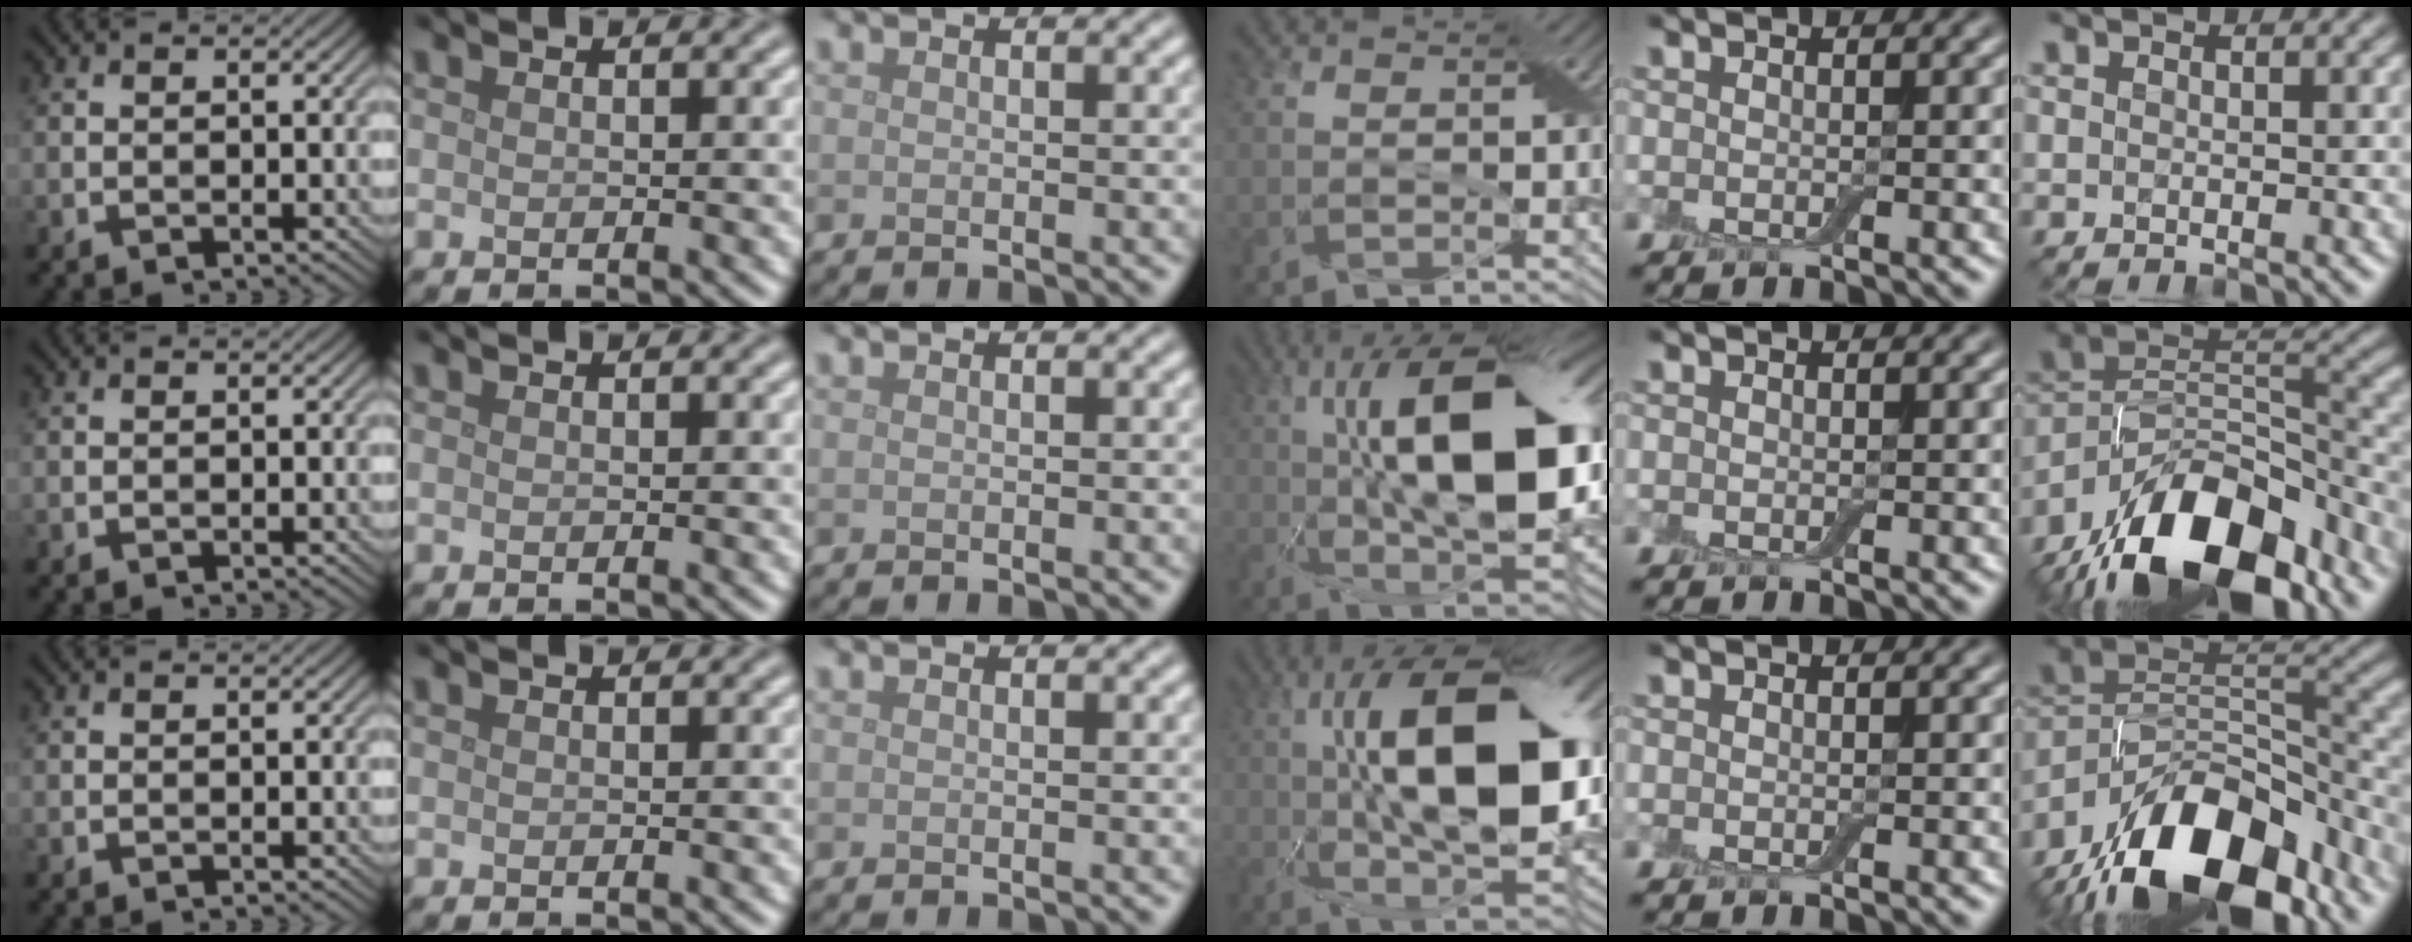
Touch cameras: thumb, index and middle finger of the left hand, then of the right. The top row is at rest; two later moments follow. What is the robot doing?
{"motion": "close", "object": "airpods case & airpods"}